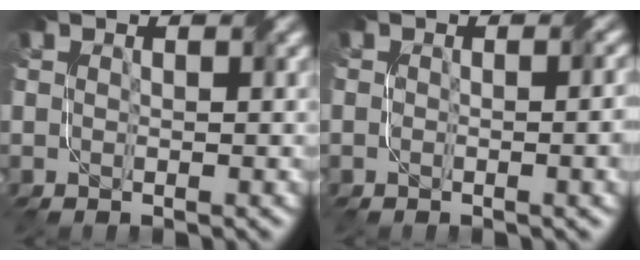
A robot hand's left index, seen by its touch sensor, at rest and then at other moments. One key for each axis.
{"total": 4.5, "fx": -0.7, "fy": 2.1, "fz": 3.9, "tx": -0.029, "ty": 0.002, "tz": -0.007}